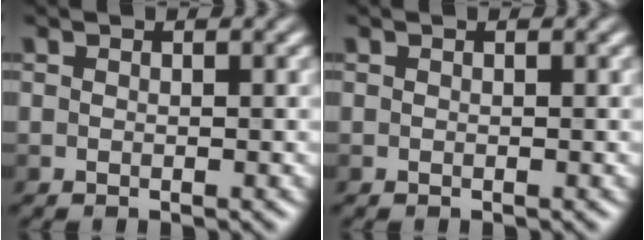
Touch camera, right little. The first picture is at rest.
{"total": 0.0}